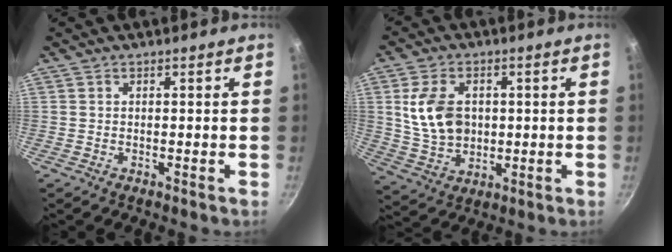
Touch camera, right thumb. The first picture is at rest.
{"total": 11.3, "force": [1.5, 8.2, 7.6], "torque": [-0.126, -0.006, 0.035]}